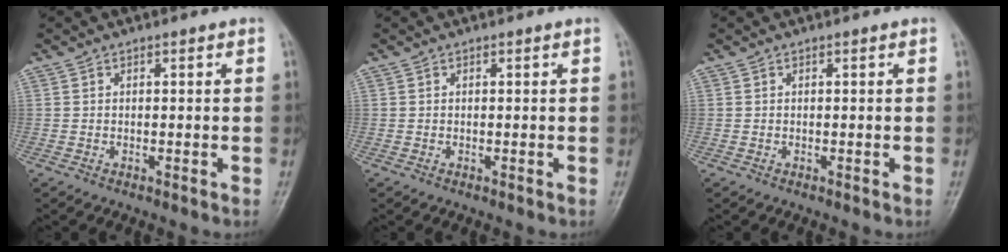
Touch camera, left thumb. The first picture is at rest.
{"total": 0.0}
{"total": 0.0}